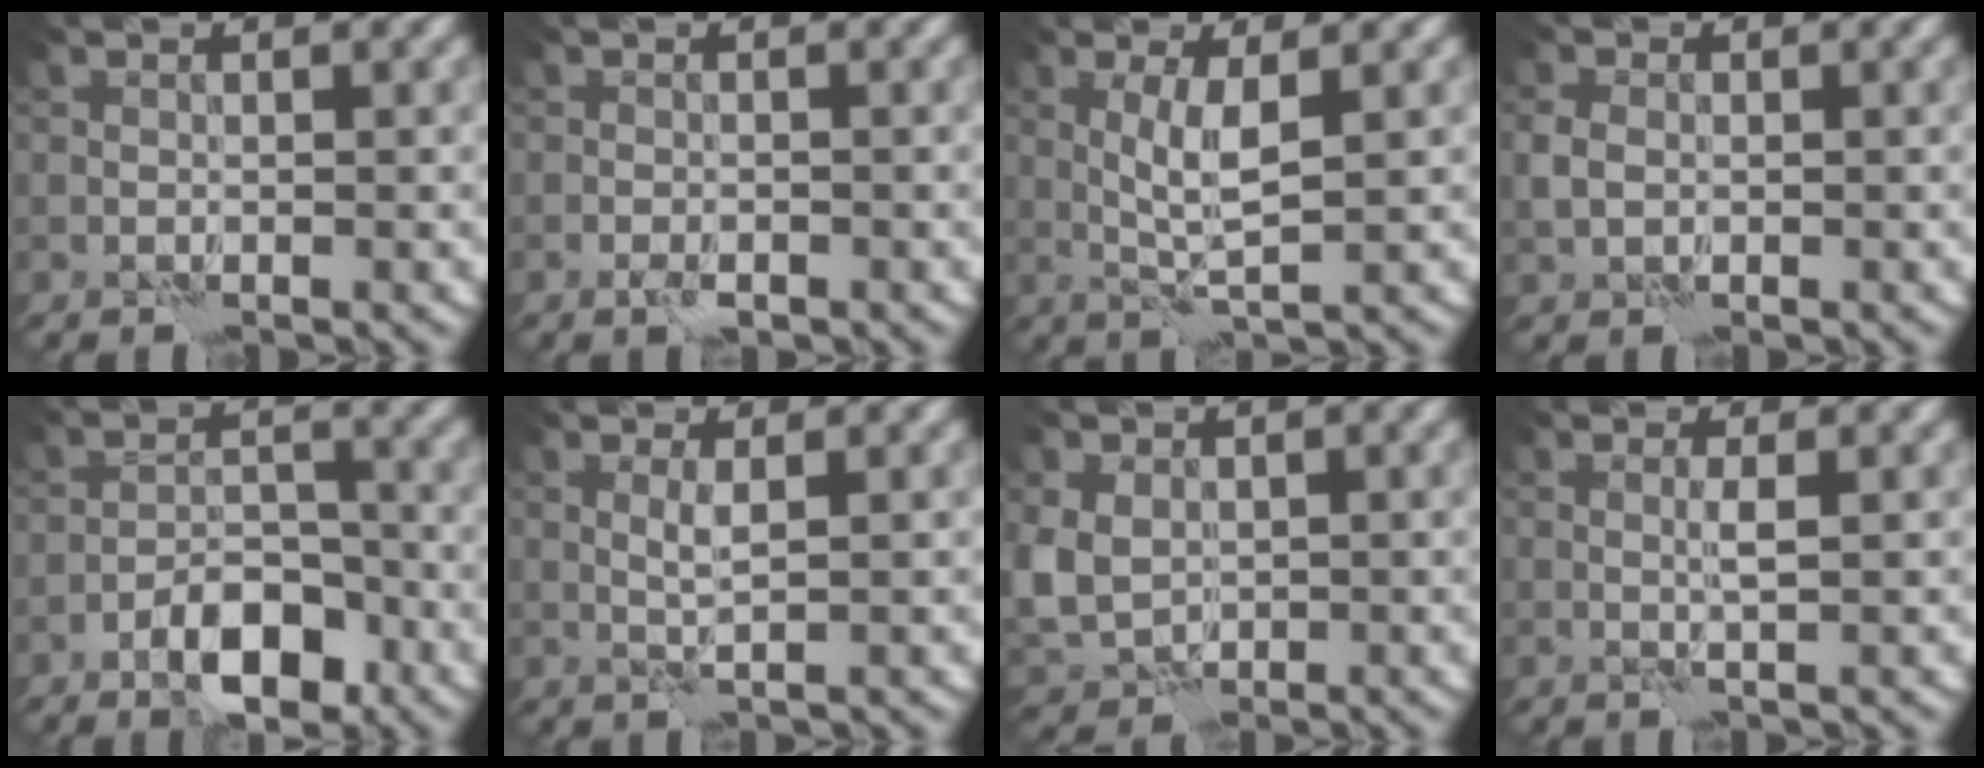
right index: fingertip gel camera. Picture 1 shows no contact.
{"total": 1.3, "force": [-0.7, 0.5, 1.0], "torque": [-0.019, -0.002, -0.014]}
{"total": 3.2, "force": [0.6, 0.4, 3.1], "torque": [-0.068, 0.002, 0.012]}
{"total": 1.8, "force": [-0.1, 1.4, 1.1], "torque": [-0.027, 0.001, -0.006]}
{"total": 5.4, "force": [-3.4, 2.3, 3.4], "torque": [-0.051, 0.006, -0.062]}
{"total": 1.3, "force": [0.5, -0.1, 1.2], "torque": [-0.030, 0.001, 0.007]}
{"total": 5.4, "force": [0.1, 4.4, 3.2], "torque": [-0.093, -0.007, 0.003]}
{"total": 1.1, "force": [0.3, -0.2, 1.1], "torque": [-0.027, 0.001, 0.003]}